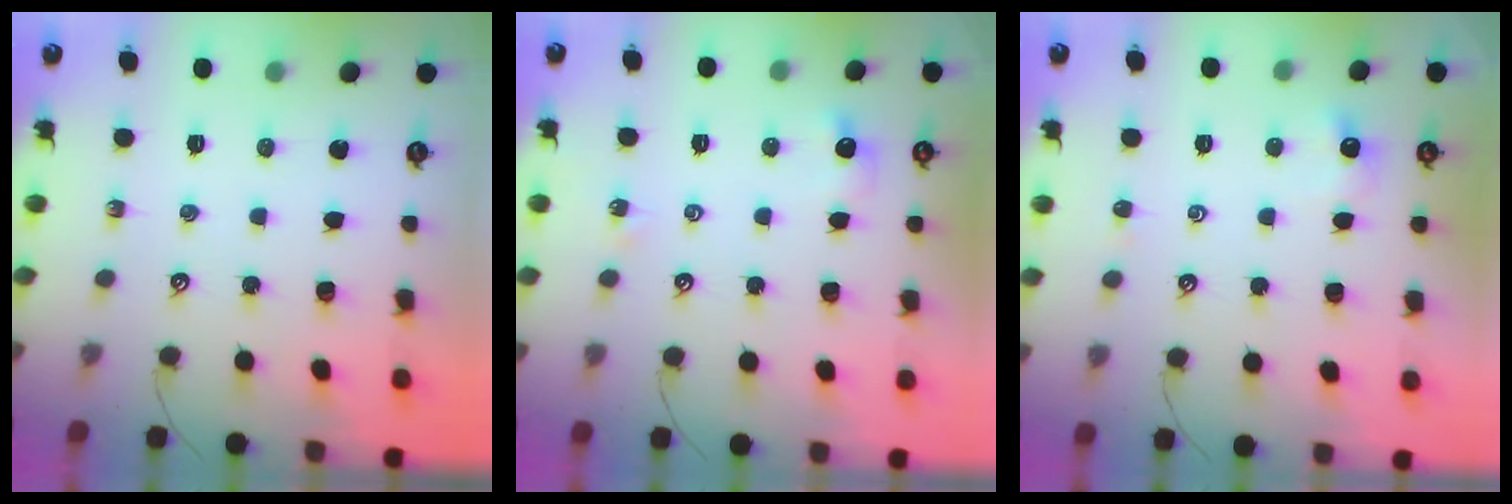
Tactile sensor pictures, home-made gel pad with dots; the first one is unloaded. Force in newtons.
{"total": 3.7, "press": 3.7, "slide": 0.7}
{"total": 0.9, "press": 0.8, "slide": 0.4}